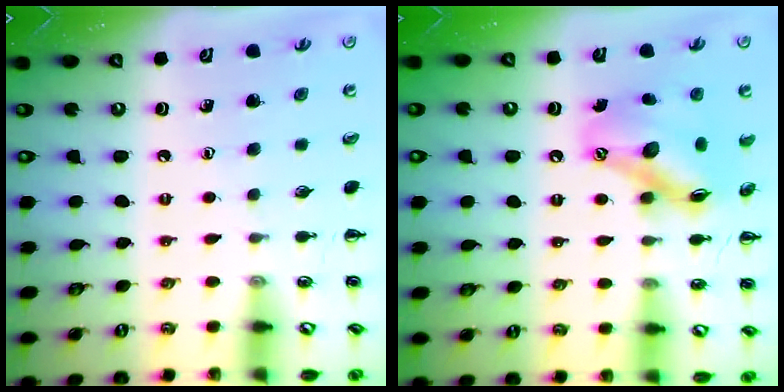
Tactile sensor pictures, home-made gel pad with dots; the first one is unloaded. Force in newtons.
{"total": 13.5, "press": 13.1, "slide": 3.0}